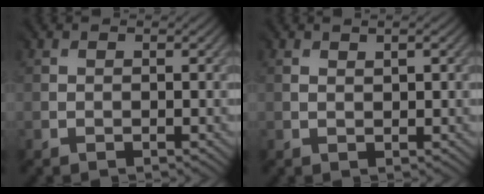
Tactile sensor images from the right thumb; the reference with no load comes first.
{"total": 0.9, "force": [0.8, -0.1, 0.5], "torque": [-0.015, 0.000, 0.021]}